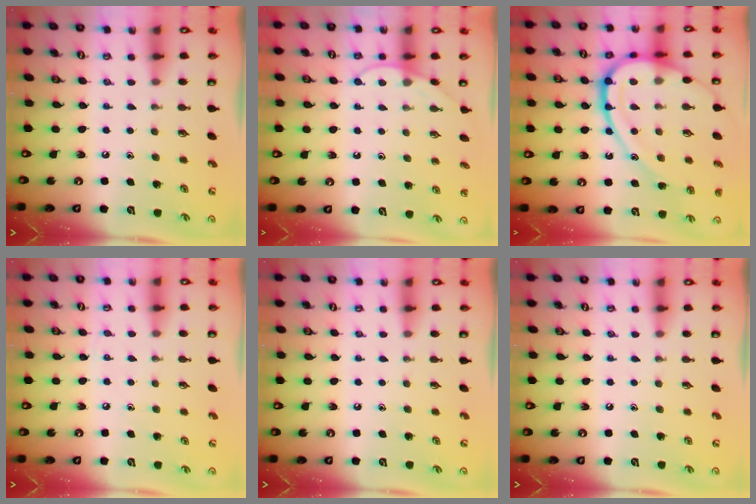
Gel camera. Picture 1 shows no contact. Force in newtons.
{"total": 6.2, "press": 6.1, "slide": 0.5}
{"total": 23.0, "press": 23.0, "slide": 1.9}
{"total": 3.7, "press": 3.6, "slide": 0.6}
{"total": 0.0}
{"total": 0.0}